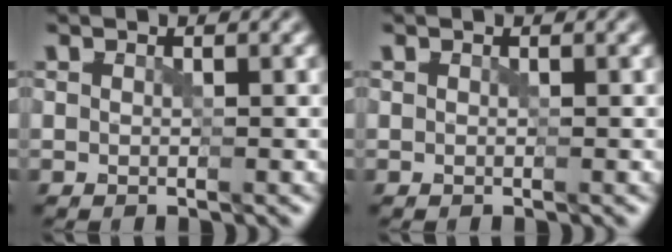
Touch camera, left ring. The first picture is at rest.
{"total": 0.0}